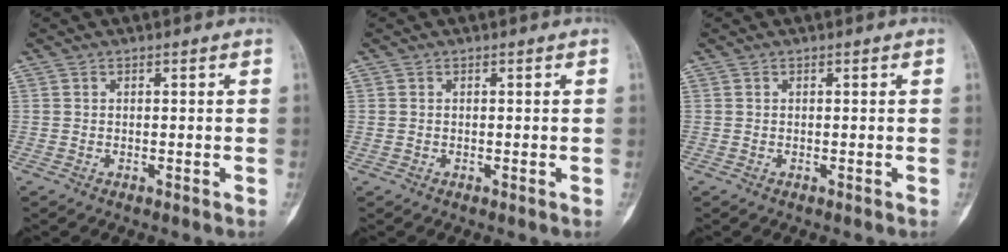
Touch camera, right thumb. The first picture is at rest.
{"total": 0.7, "force": [0.0, 0.5, 0.4], "torque": [-0.012, -0.001, 0.001]}
{"total": 0.0}